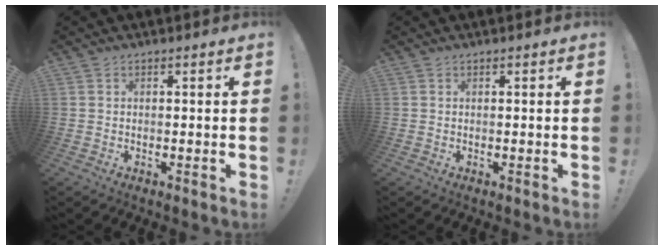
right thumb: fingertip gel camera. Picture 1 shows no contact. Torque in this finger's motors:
{"motor_torque": [-0.13, -0.23, -0.24, 0.32, -0.03]}